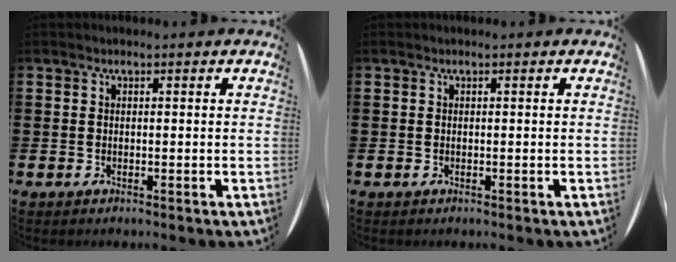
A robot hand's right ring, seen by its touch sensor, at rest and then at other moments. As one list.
[{"total": 0.0}]